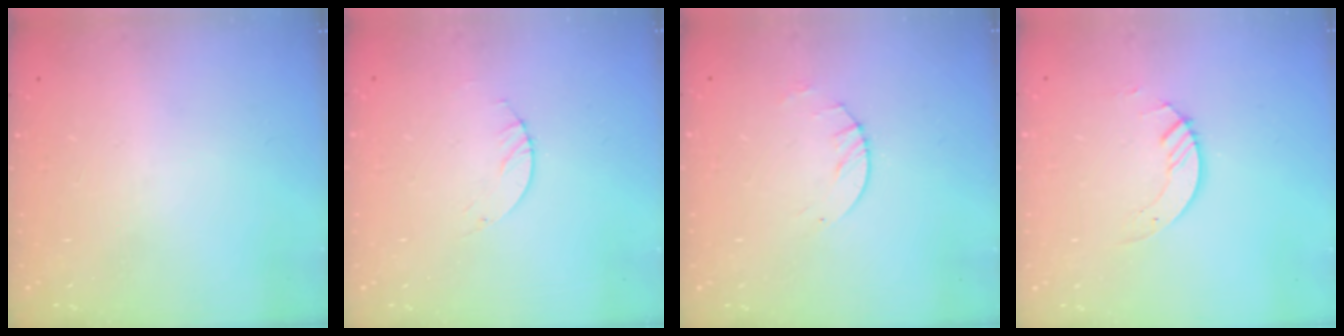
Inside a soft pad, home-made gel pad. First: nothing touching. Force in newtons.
{"total": 0.9, "press": 0.8, "slide": 0.2}
{"total": 2.6, "press": 2.5, "slide": 0.4}
{"total": 3.0, "press": 3.0, "slide": 0.2}